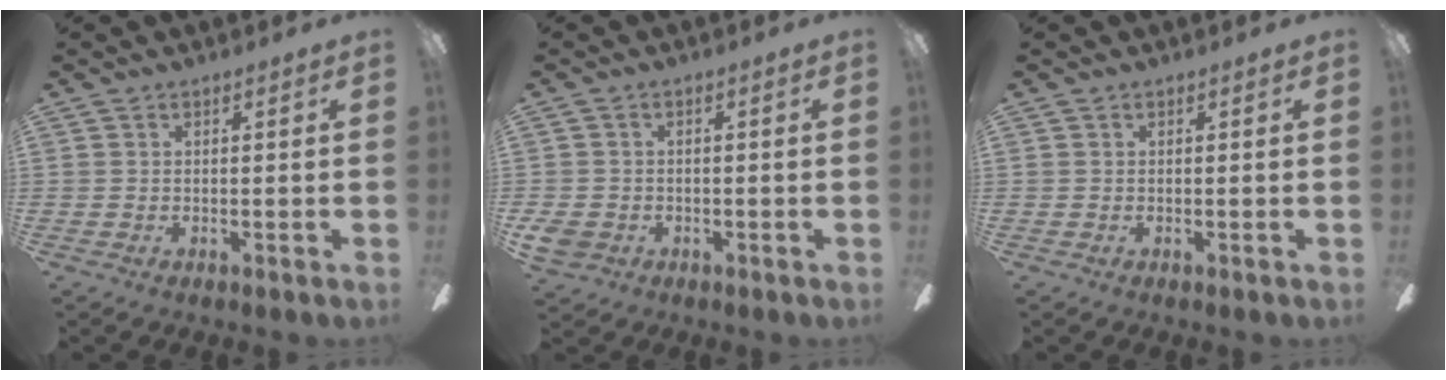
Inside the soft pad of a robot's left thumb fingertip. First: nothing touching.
{"total": 3.9, "force": [-1.8, 2.9, 1.7], "torque": [-0.046, 0.006, -0.037]}
{"total": 0.0}